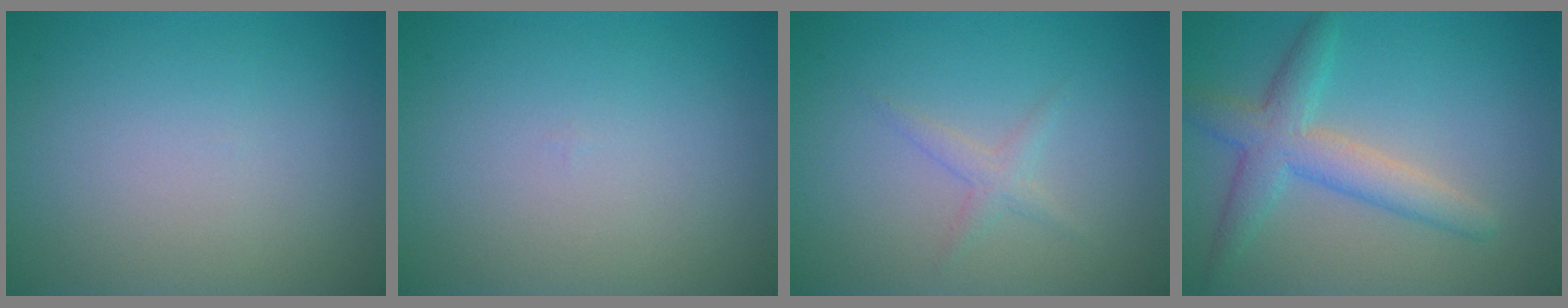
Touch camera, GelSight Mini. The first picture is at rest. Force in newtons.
{"total": 0.0}
{"total": 1.3, "press": 1.3, "slide": 0.1}
{"total": 4.3, "press": 4.3, "slide": 0.2}